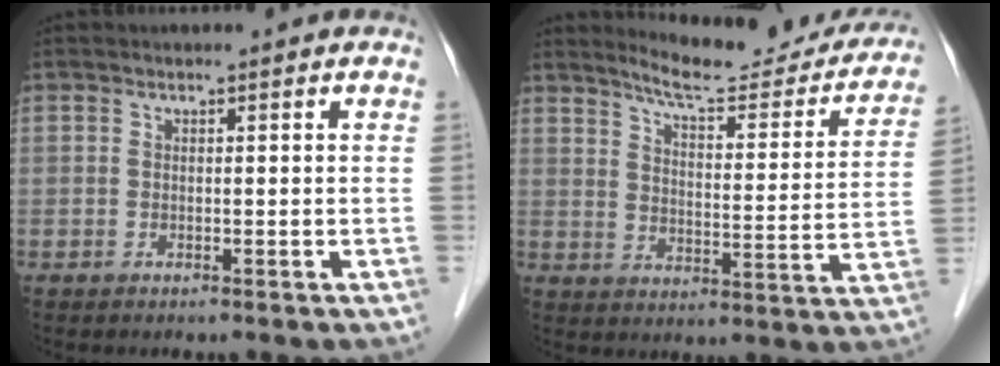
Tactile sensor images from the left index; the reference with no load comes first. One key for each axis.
{"total": 18.0, "fx": 16.6, "fy": 2.9, "fz": 6.3, "tx": -0.075, "ty": -0.049, "tz": 0.205}